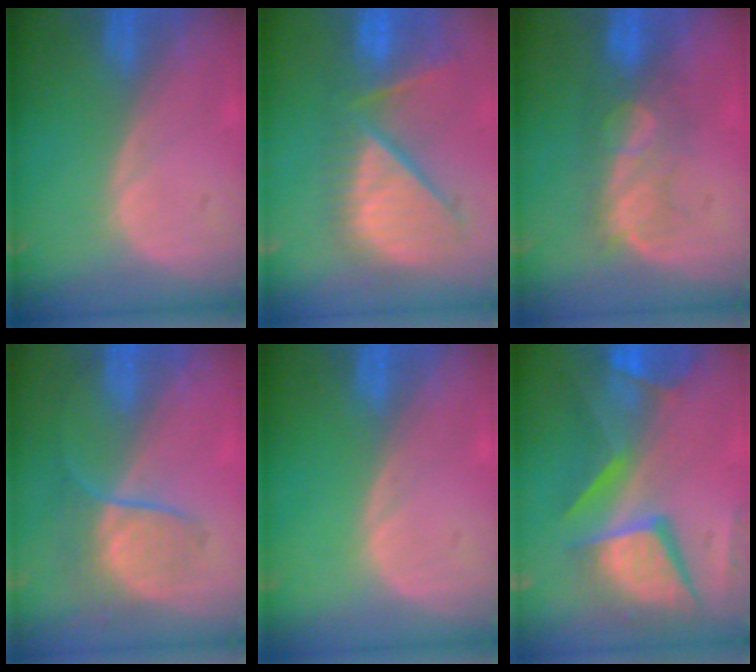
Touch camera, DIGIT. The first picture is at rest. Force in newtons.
{"total": 11.5, "press": 10.4, "slide": 5.0}
{"total": 6.1, "press": 6.0, "slide": 1.2}
{"total": 6.3, "press": 5.8, "slide": 2.3}
{"total": 0.0}
{"total": 12.4, "press": 10.2, "slide": 7.1}